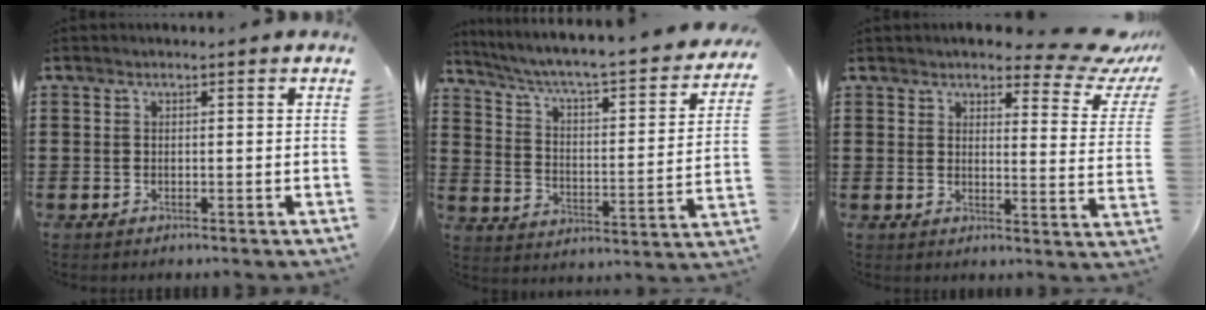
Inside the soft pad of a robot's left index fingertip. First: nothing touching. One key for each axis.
{"total": 4.0, "fx": 3.0, "fy": 0.2, "fz": 2.8, "tx": -0.070, "ty": -0.040, "tz": 0.038}
{"total": 6.1, "fx": 5.2, "fy": 1.1, "fz": 2.9, "tx": -0.055, "ty": -0.034, "tz": 0.087}